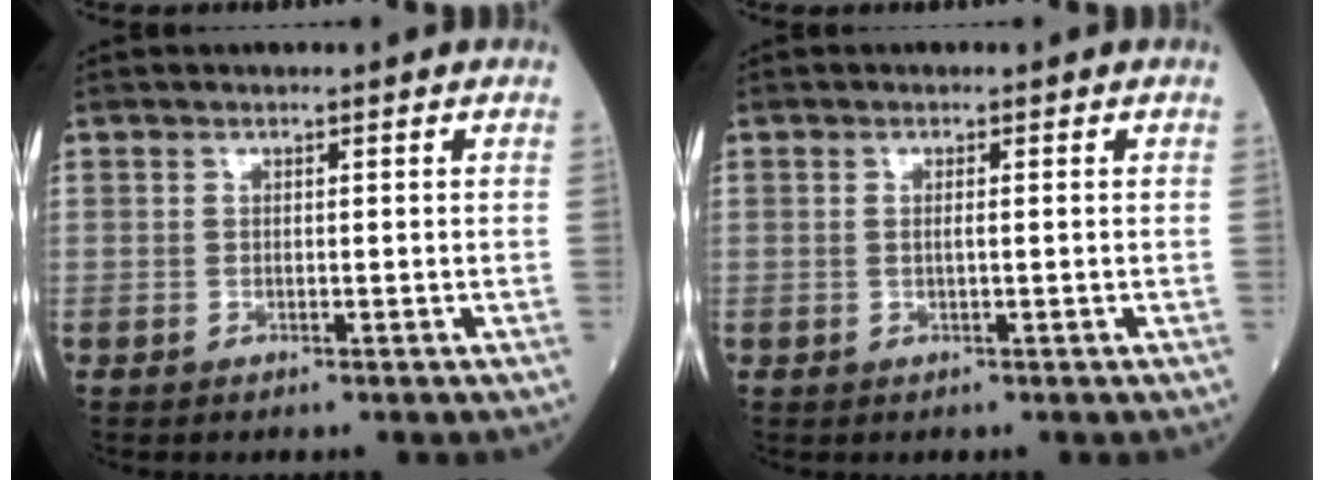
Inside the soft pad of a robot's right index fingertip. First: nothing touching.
{"total": 0.8, "force": [0.0, 0.0, 0.8], "torque": [-0.017, 0.000, 0.000]}